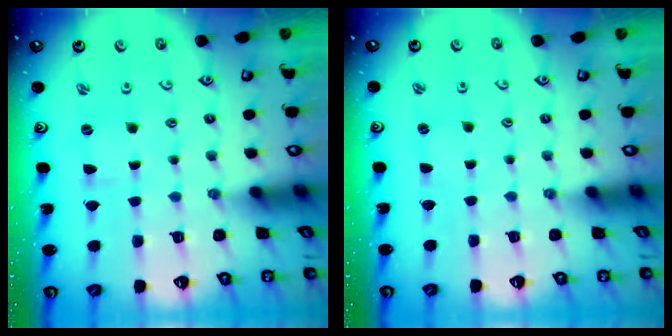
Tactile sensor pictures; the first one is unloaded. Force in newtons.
{"total": 0.0}